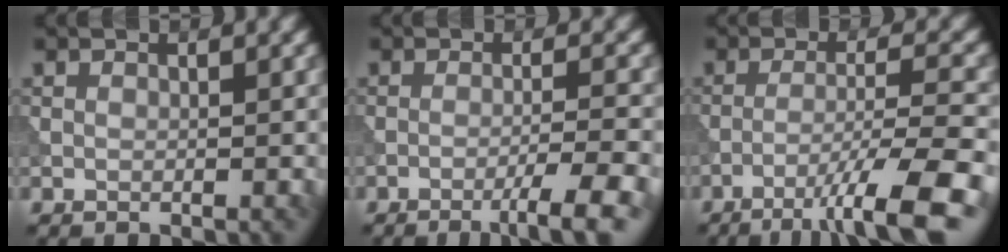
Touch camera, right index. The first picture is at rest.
{"total": 4.5, "force": [-2.8, 0.4, 3.5], "torque": [-0.060, 0.004, -0.044]}
{"total": 8.1, "force": [-5.4, 0.9, 6.0], "torque": [-0.095, 0.011, -0.083]}